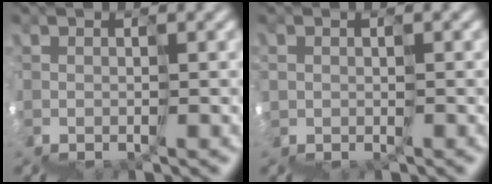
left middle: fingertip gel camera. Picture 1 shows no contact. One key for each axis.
{"total": 2.0, "fx": 0.7, "fy": 0.0, "fz": -1.9, "tx": 0.026, "ty": 0.011, "tz": 0.005}